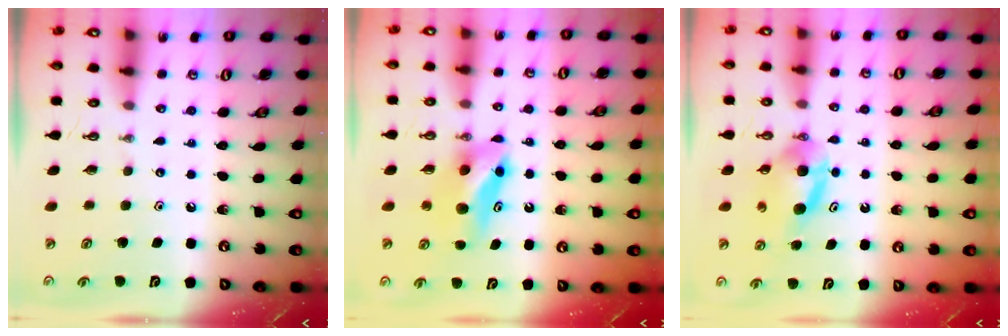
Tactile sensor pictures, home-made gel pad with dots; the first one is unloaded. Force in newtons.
{"total": 8.1, "press": 7.6, "slide": 2.9}
{"total": 6.8, "press": 6.8, "slide": 0.1}